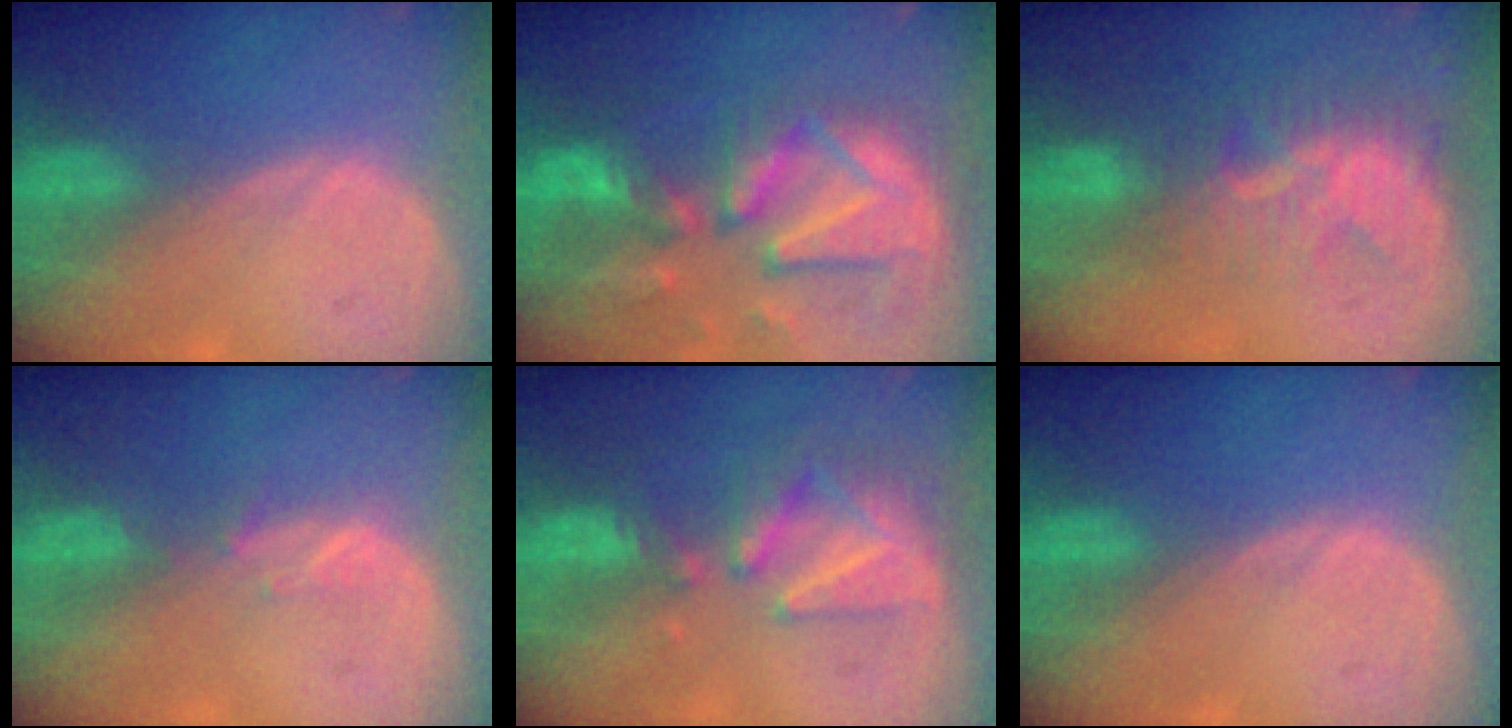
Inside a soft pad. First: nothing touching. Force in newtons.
{"total": 13.0, "press": 11.3, "slide": 6.4}
{"total": 8.7, "press": 7.6, "slide": 4.3}
{"total": 1.7, "press": 1.5, "slide": 0.8}
{"total": 8.4, "press": 7.7, "slide": 3.5}
{"total": 0.0}